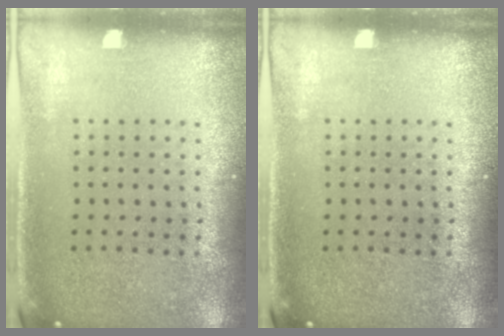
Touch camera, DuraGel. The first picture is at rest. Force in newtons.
{"total": 0.0}